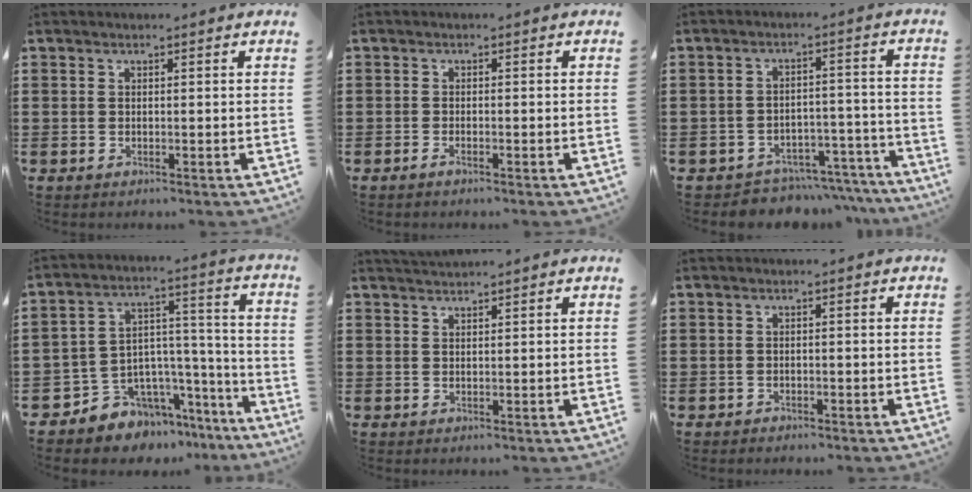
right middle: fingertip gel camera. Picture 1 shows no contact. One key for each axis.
{"total": 0.7, "fx": -0.5, "fy": 0.0, "fz": 0.5, "tx": -0.010, "ty": -0.004, "tz": -0.009}
{"total": 5.0, "fx": -4.9, "fy": 1.0, "fz": 0.4, "tx": -0.008, "ty": 0.015, "tz": -0.098}
{"total": 7.0, "fx": -5.7, "fy": 4.1, "fz": 0.0, "tx": -0.018, "ty": -0.003, "tz": -0.105}
{"total": 1.5, "fx": 1.5, "fy": 0.2, "fz": 0.1, "tx": -0.005, "ty": 0.002, "tz": 0.028}
{"total": 0.8, "fx": -0.8, "fy": 0.2, "fz": -0.1, "tx": -0.002, "ty": 0.000, "tz": -0.017}